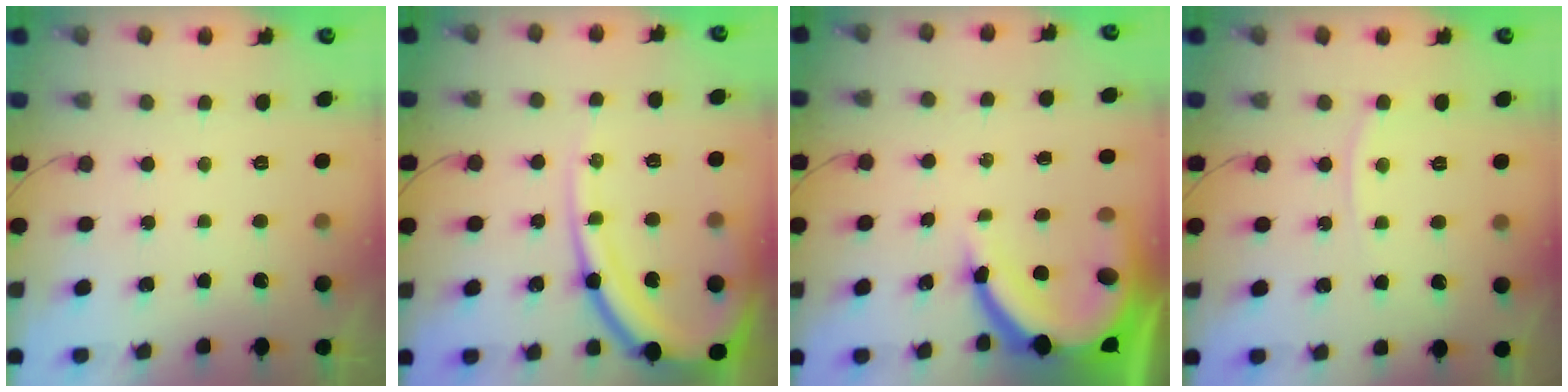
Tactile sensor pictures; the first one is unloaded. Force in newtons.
{"total": 15.4, "press": 15.3, "slide": 1.7}
{"total": 13.2, "press": 13.2, "slide": 1.4}
{"total": 3.5, "press": 3.5, "slide": 0.5}